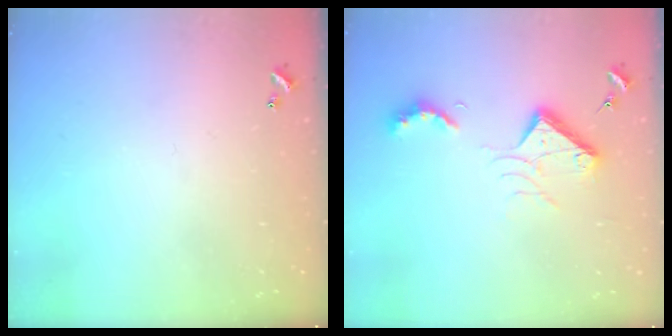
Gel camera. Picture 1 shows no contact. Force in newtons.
{"total": 10.7, "press": 10.7, "slide": 0.9}